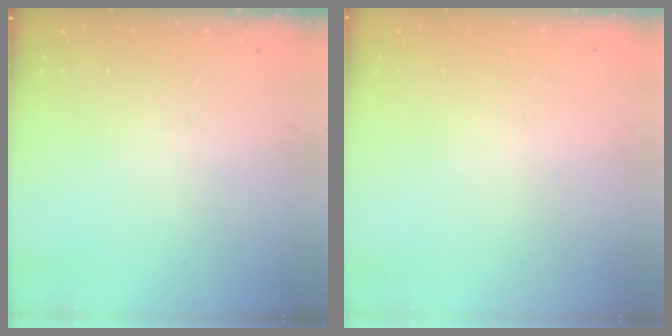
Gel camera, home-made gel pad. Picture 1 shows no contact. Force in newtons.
{"total": 0.0}